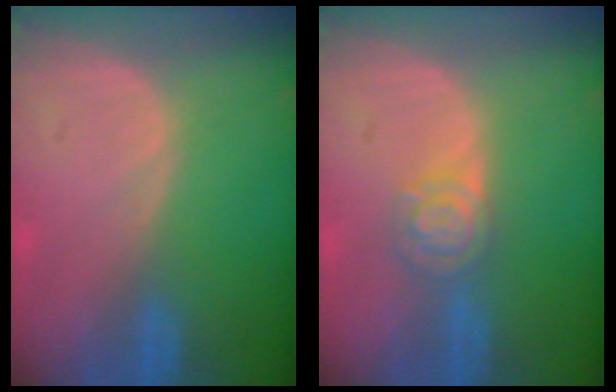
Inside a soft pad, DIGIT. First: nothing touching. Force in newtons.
{"total": 4.9, "press": 4.3, "slide": 2.4}